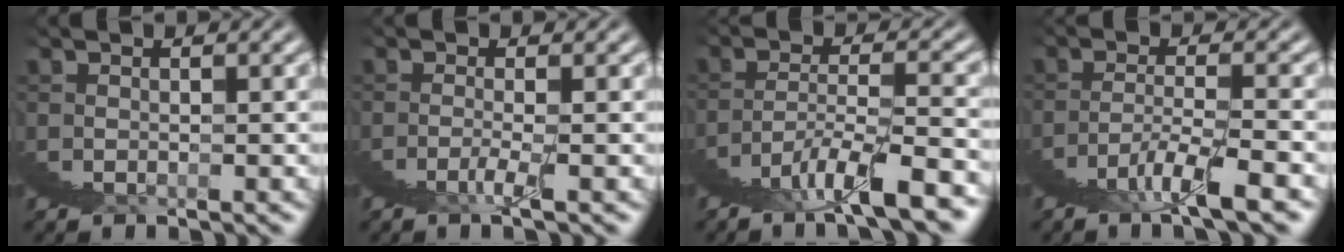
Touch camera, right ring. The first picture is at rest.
{"total": 2.0, "force": [-1.0, -1.5, 0.9], "torque": [-0.012, 0.005, -0.015]}
{"total": 5.0, "force": [-0.1, 2.2, 4.5], "torque": [-0.060, 0.023, -0.015]}
{"total": 3.1, "force": [0.1, 0.7, 3.0], "torque": [-0.046, 0.016, -0.006]}